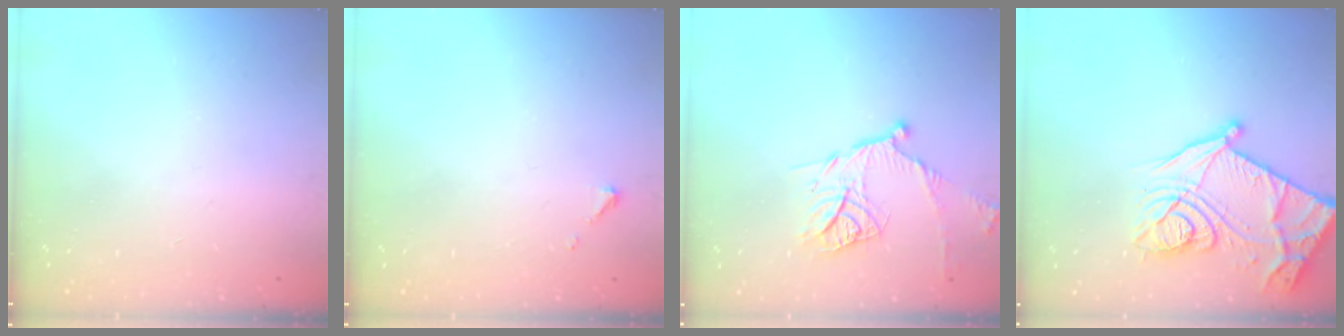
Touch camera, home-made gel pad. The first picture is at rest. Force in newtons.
{"total": 2.6, "press": 2.6, "slide": 0.3}
{"total": 12.4, "press": 12.4, "slide": 1.0}
{"total": 22.3, "press": 22.3, "slide": 0.4}